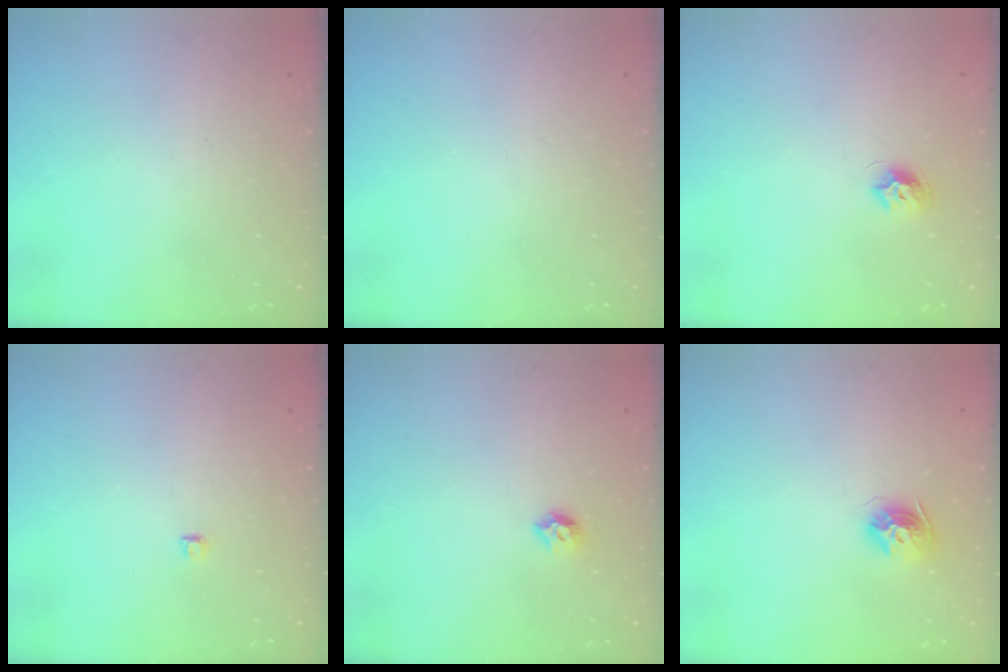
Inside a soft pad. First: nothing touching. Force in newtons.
{"total": 0.0}
{"total": 7.1, "press": 7.1, "slide": 0.5}
{"total": 2.8, "press": 2.7, "slide": 0.3}
{"total": 5.5, "press": 5.4, "slide": 0.9}
{"total": 9.5, "press": 9.5, "slide": 0.4}